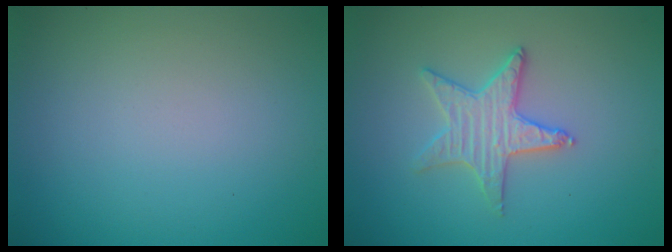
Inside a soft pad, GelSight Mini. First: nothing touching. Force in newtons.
{"total": 3.0, "press": 3.0, "slide": 0.1}